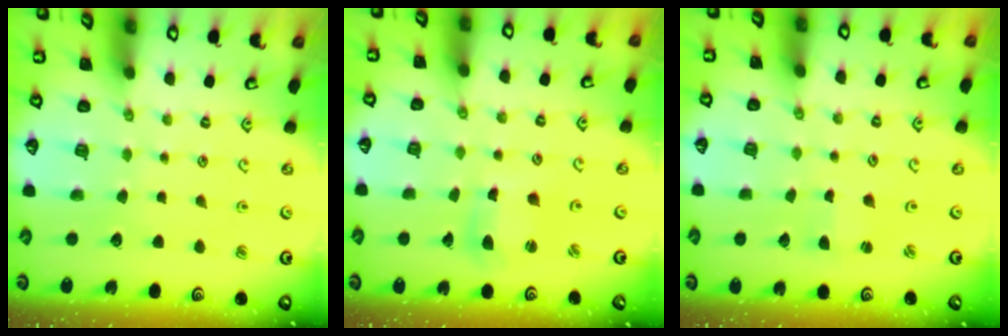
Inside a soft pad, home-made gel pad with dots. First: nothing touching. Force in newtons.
{"total": 6.3, "press": 6.2, "slide": 0.7}
{"total": 1.6, "press": 1.6, "slide": 0.2}